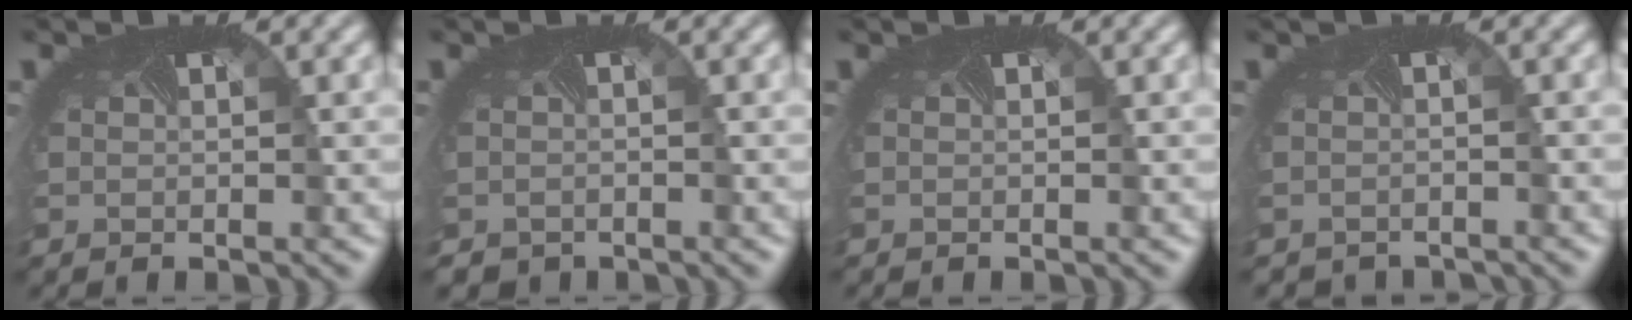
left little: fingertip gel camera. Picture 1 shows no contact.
{"total": 1.4, "force": [-1.0, 1.0, 0.1], "torque": [0.003, -0.013, -0.014]}
{"total": 0.0}
{"total": 1.6, "force": [-1.6, 0.1, -0.2], "torque": [0.001, -0.021, -0.023]}